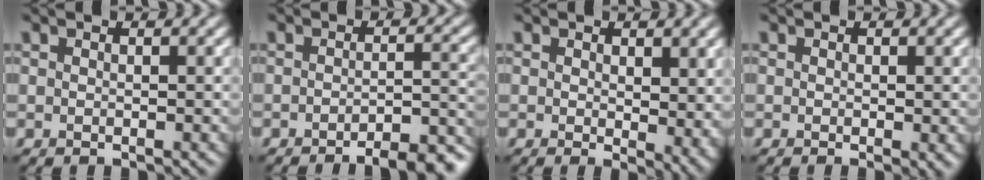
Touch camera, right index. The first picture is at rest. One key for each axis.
{"total": 6.7, "fx": -5.2, "fy": 1.7, "fz": 3.9, "tx": -0.037, "ty": 0.007, "tz": -0.060}
{"total": 3.6, "fx": 0.5, "fy": 1.6, "fz": 3.2, "tx": -0.035, "ty": -0.011, "tz": 0.010}
{"total": 1.2, "fx": -0.2, "fy": 0.1, "fz": 1.2, "tx": -0.016, "ty": -0.006, "tz": -0.003}